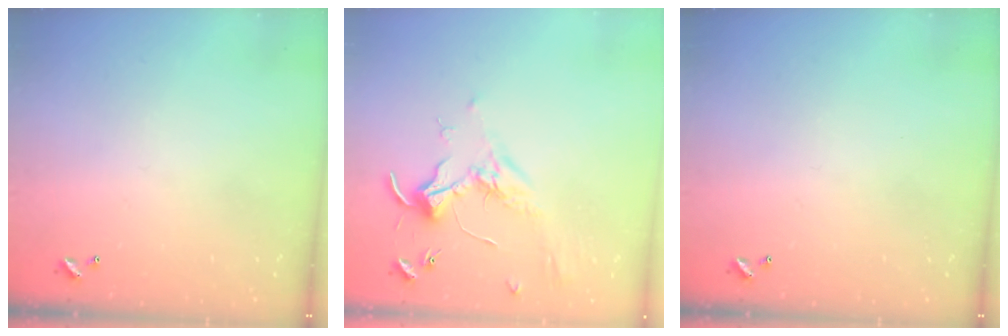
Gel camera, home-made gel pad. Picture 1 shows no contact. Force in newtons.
{"total": 1.7, "press": 1.5, "slide": 0.7}
{"total": 0.0}